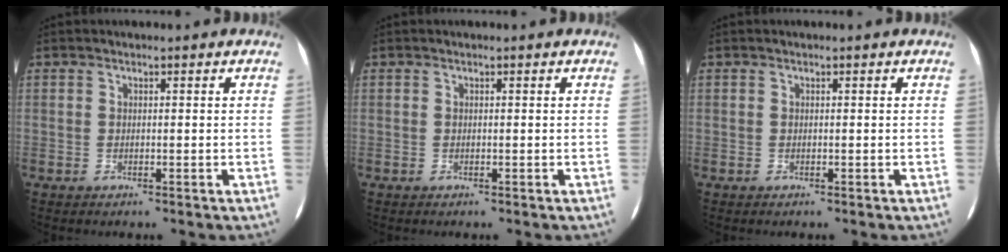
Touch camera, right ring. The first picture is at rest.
{"total": 0.0}
{"total": 0.0}